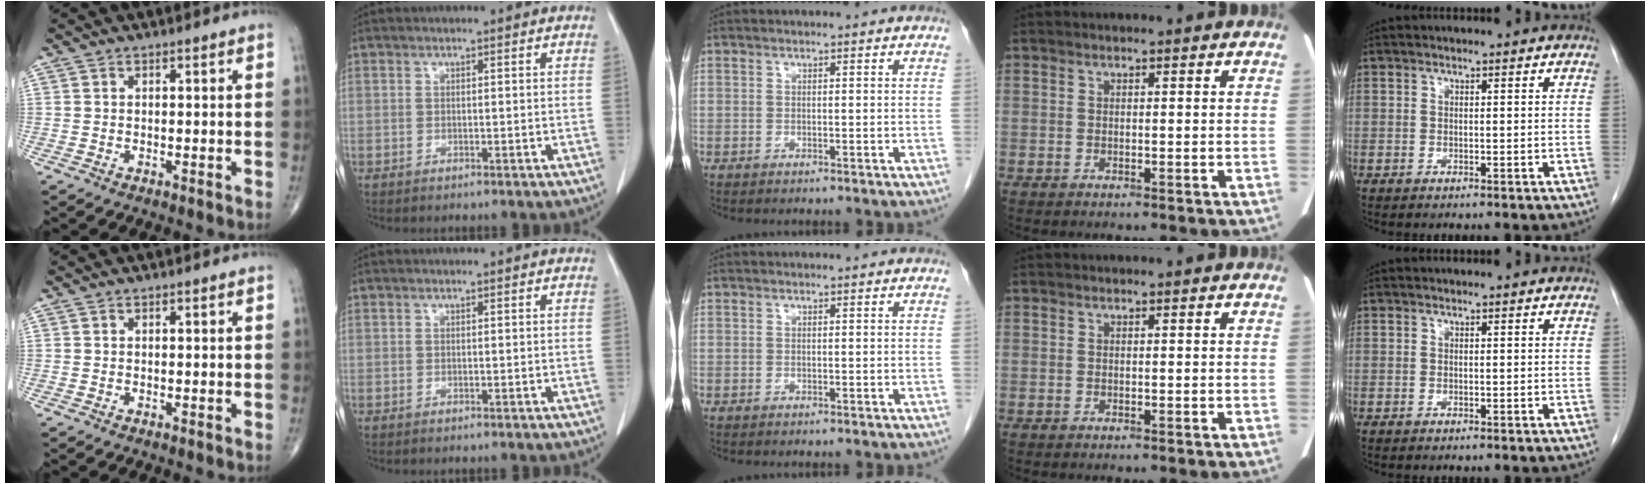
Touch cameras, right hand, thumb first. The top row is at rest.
{}